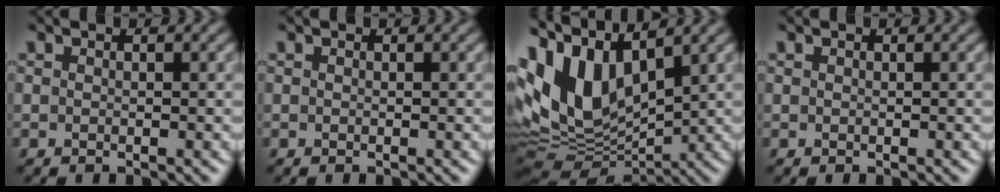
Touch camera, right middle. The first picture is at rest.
{"total": 0.0}
{"total": 11.8, "force": [3.9, 6.5, 9.0], "torque": [-0.192, 0.011, 0.065]}
{"total": 0.0}